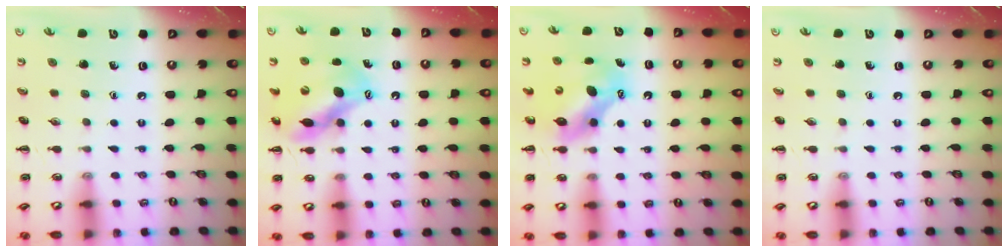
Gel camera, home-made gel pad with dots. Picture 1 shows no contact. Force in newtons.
{"total": 12.4, "press": 12.0, "slide": 3.1}
{"total": 7.1, "press": 7.0, "slide": 1.2}
{"total": 0.0}